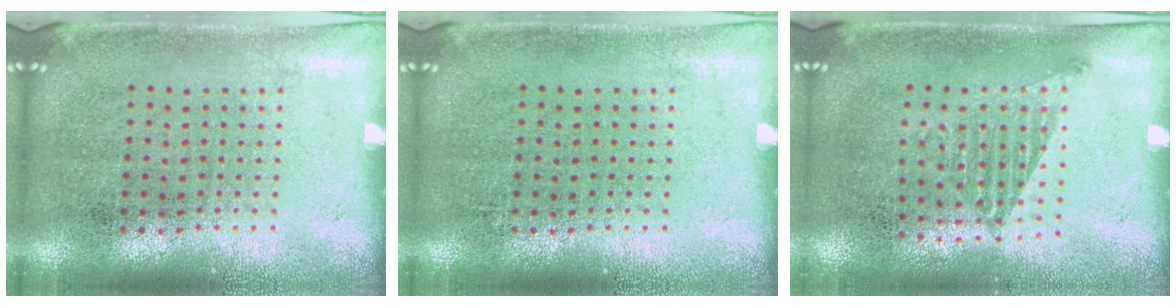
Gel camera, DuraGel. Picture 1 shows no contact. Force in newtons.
{"total": 0.0}
{"total": 1.0, "press": 0.8, "slide": 0.6}